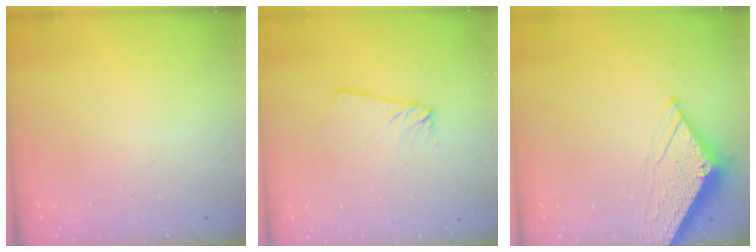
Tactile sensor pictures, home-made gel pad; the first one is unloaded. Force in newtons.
{"total": 2.0, "press": 2.0, "slide": 0.1}
{"total": 6.3, "press": 6.2, "slide": 0.9}